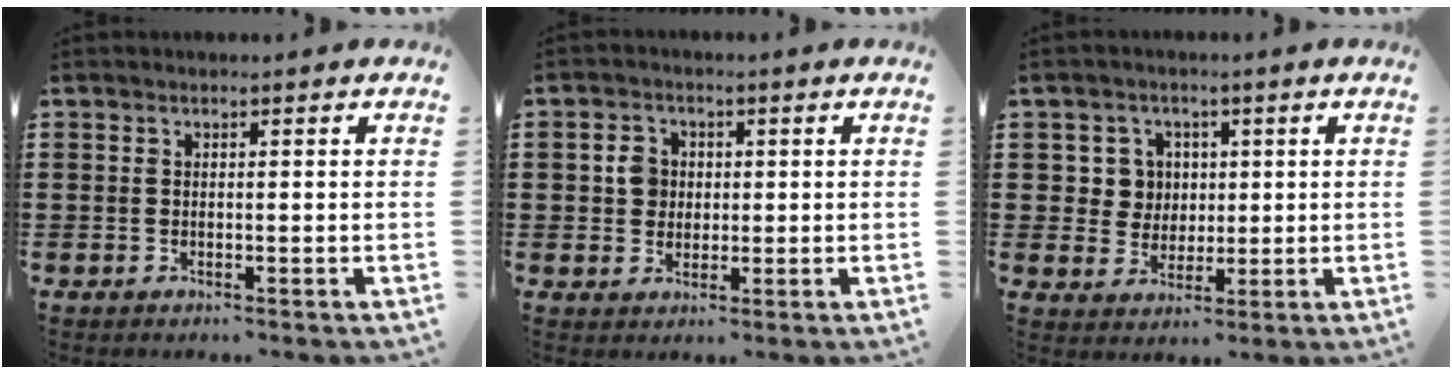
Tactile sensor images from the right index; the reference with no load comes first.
{"total": 3.7, "force": [0.3, 3.2, 1.7], "torque": [-0.044, 0.011, 0.003]}
{"total": 4.8, "force": [1.1, 4.5, 1.2], "torque": [-0.045, 0.015, 0.018]}